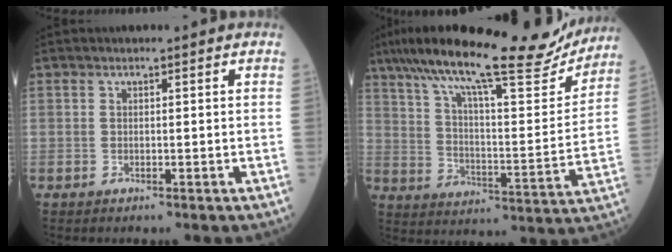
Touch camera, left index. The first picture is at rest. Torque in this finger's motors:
{"motor_torque": [0.96, -1.18, 0.97, 0.21]}